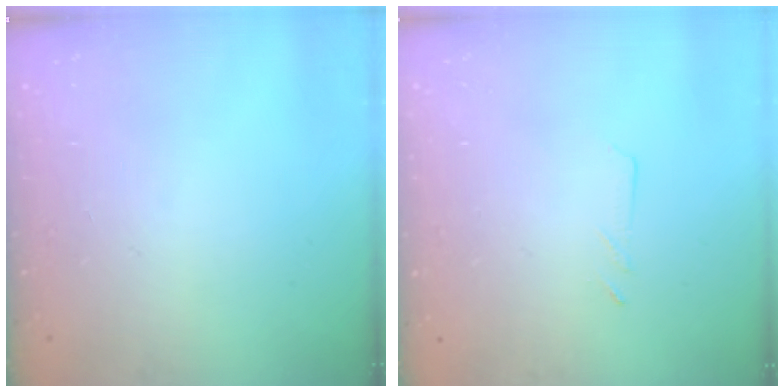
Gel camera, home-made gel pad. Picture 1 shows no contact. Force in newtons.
{"total": 2.2, "press": 2.2, "slide": 0.2}